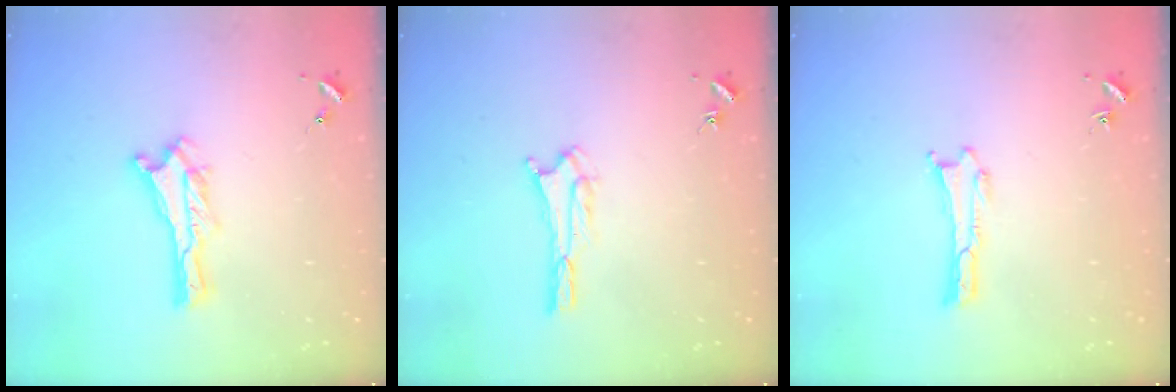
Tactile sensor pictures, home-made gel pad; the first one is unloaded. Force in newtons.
{"total": 3.3, "press": 3.3, "slide": 0.4}
{"total": 0.0}